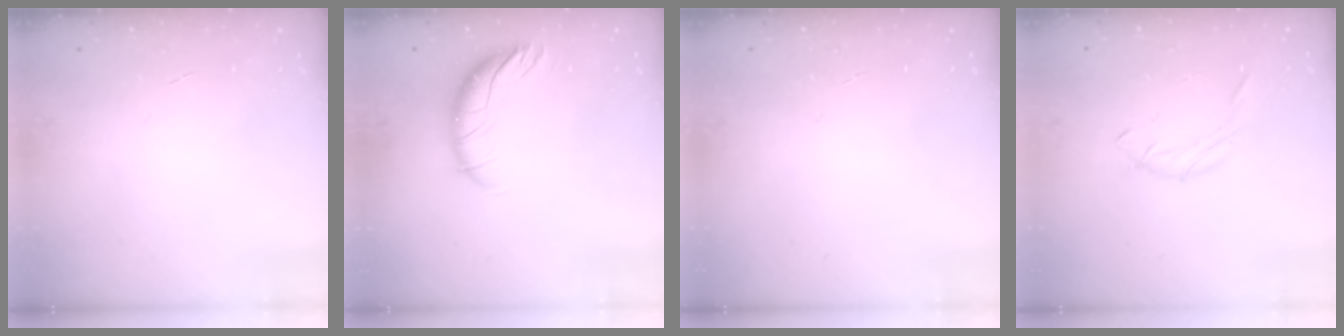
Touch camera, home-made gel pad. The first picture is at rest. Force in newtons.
{"total": 10.9, "press": 10.6, "slide": 2.6}
{"total": 0.0}
{"total": 7.1, "press": 7.1, "slide": 1.1}